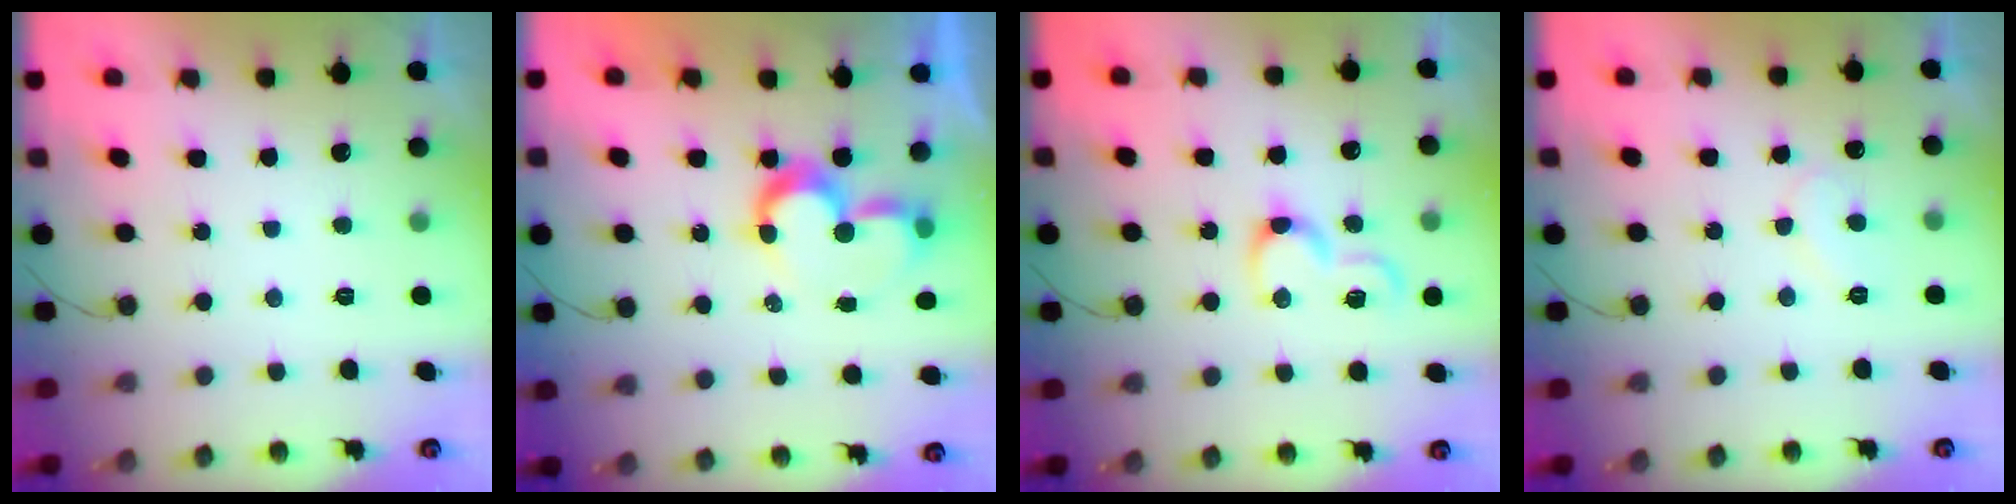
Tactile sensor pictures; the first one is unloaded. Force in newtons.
{"total": 8.7, "press": 8.7, "slide": 0.1}
{"total": 7.4, "press": 7.3, "slide": 0.8}
{"total": 7.9, "press": 7.9, "slide": 0.5}